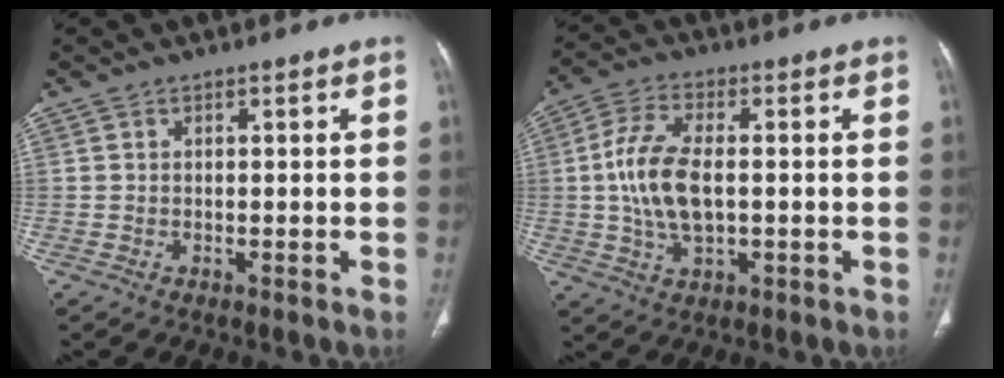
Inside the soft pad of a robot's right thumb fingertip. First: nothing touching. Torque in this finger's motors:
{"motor_torque": [-0.71, 1.22, 1.34, 0.25, 0.33]}